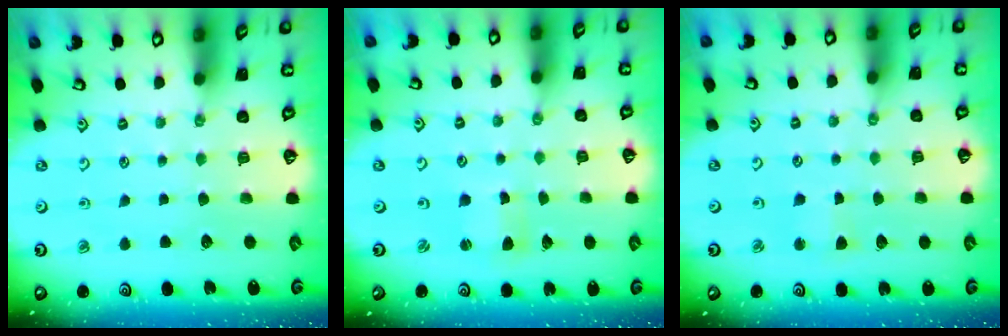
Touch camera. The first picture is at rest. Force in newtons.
{"total": 2.2, "press": 2.2, "slide": 0.3}
{"total": 2.4, "press": 2.4, "slide": 0.3}